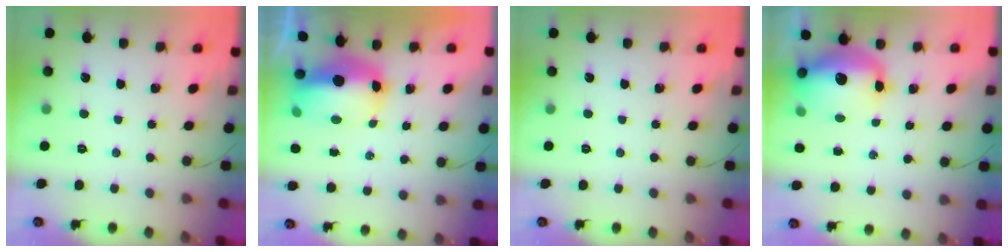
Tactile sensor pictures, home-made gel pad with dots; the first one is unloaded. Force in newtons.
{"total": 10.0, "press": 9.8, "slide": 2.0}
{"total": 0.0}
{"total": 12.3, "press": 11.8, "slide": 3.4}